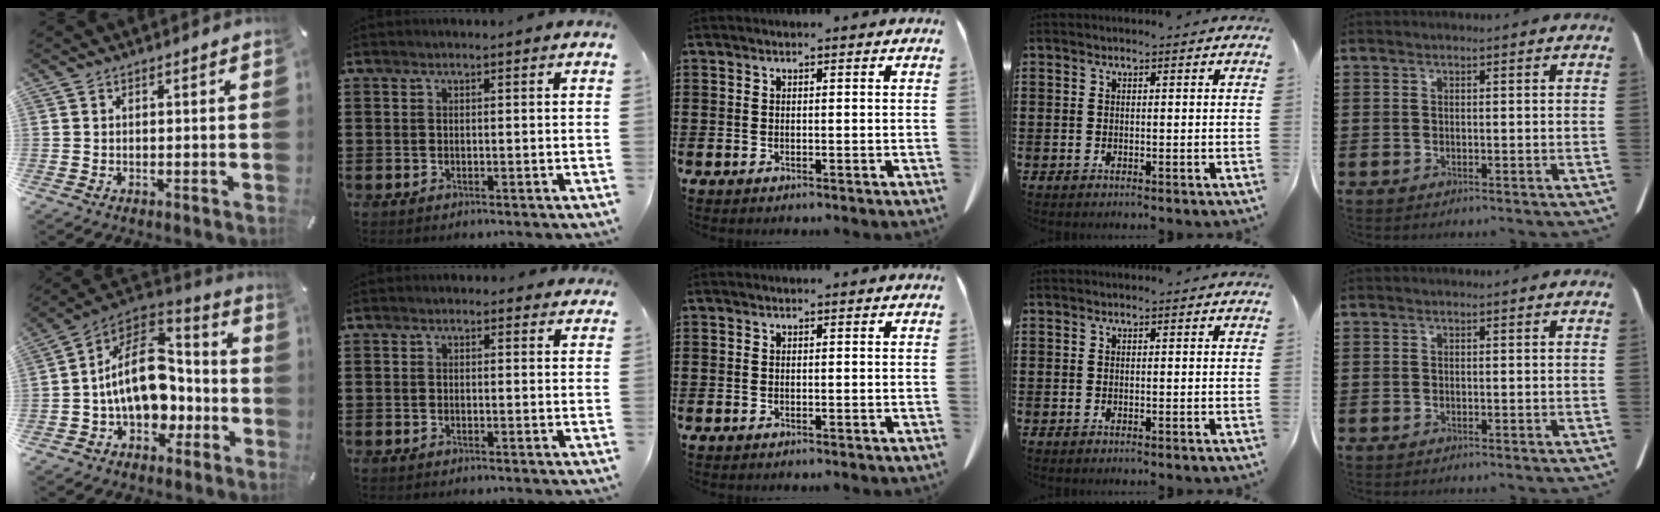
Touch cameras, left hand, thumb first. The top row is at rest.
{"thumb": {"total": 17.2, "force": [-1.1, 12.5, 11.8], "torque": [-0.211, -0.002, -0.019]}, "index": {"total": 0.8, "force": [0.5, 0.6, 0.4], "torque": [0.000, 0.003, 0.007]}}